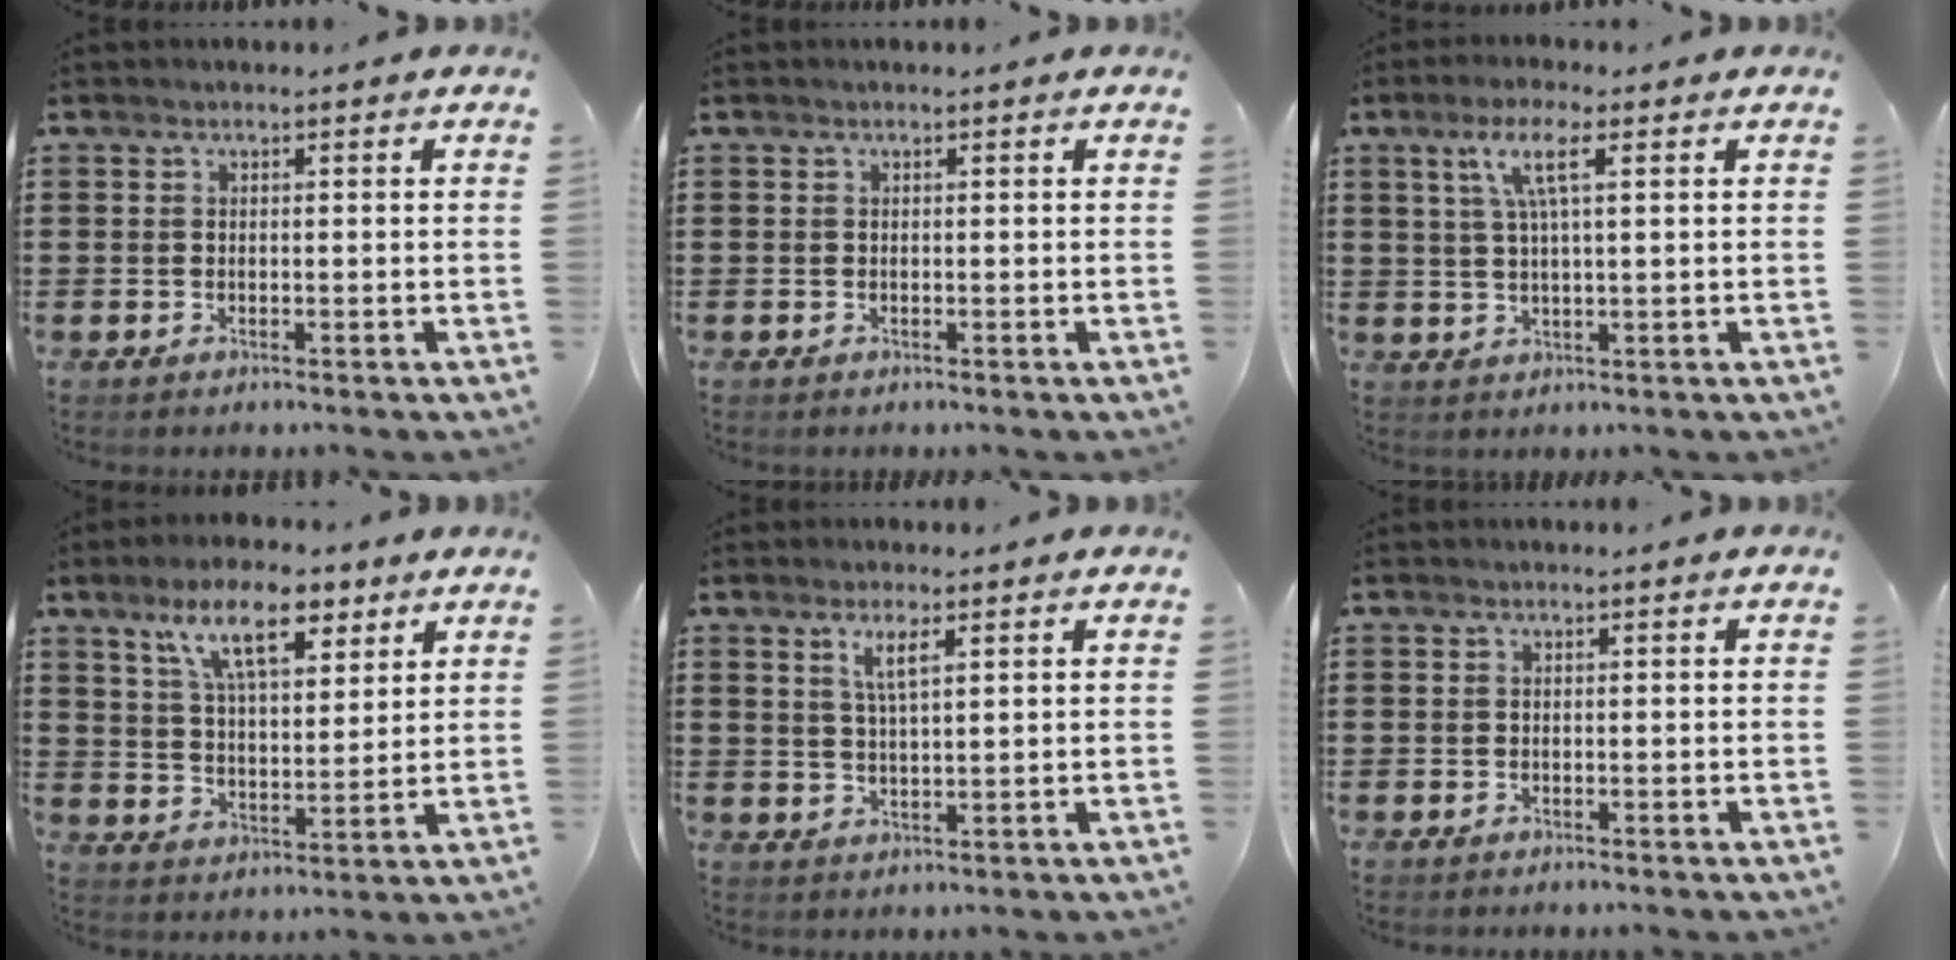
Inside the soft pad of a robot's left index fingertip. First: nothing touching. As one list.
[{"total": 0.0}, {"total": 6.0, "force": [2.2, 1.0, 5.5], "torque": [-0.113, 0.005, 0.034]}, {"total": 11.3, "force": [7.4, 3.8, 7.6], "torque": [-0.141, -0.013, 0.130]}, {"total": 3.8, "force": [1.9, 0.9, 3.2], "torque": [-0.068, 0.004, 0.033]}, {"total": 0.0}]